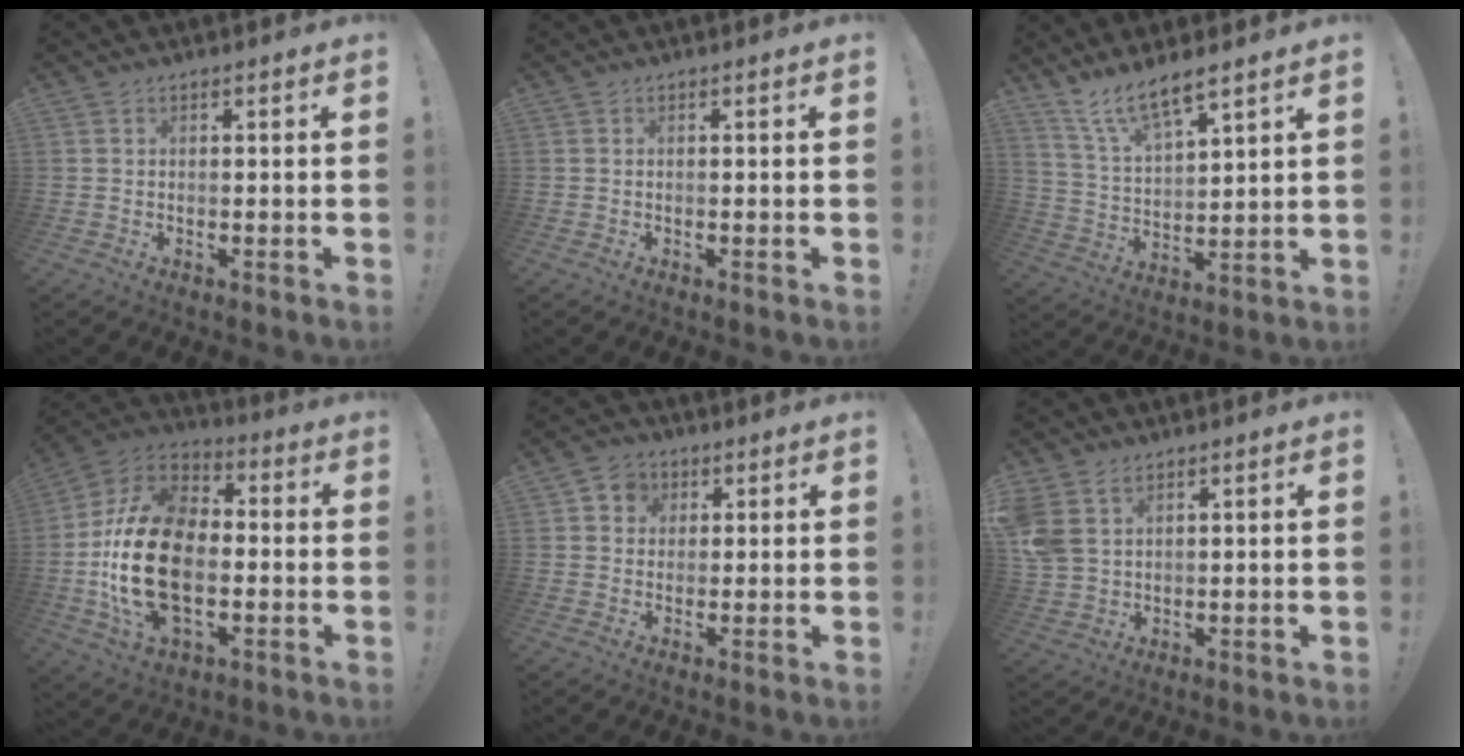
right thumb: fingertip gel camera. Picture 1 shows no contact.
{"total": 0.0}
{"total": 9.8, "force": [8.4, 2.1, 4.5], "torque": [-0.096, -0.051, 0.157]}
{"total": 25.2, "force": [-3.4, 15.9, 19.2], "torque": [-0.367, 0.029, -0.047]}
{"total": 5.0, "force": [1.3, 4.7, 1.4], "torque": [-0.020, 0.000, 0.024]}
{"total": 7.0, "force": [3.6, 4.7, 3.6], "torque": [-0.075, -0.014, 0.071]}